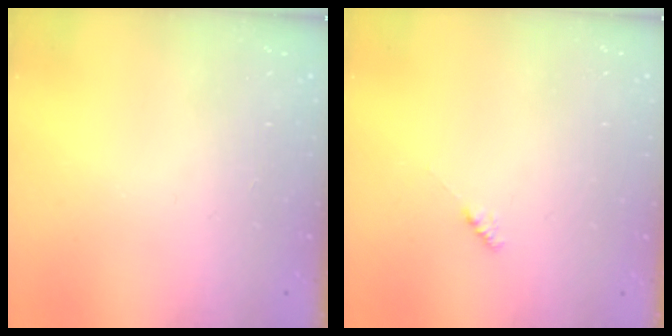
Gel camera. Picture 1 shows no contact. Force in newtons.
{"total": 2.0, "press": 1.9, "slide": 0.5}